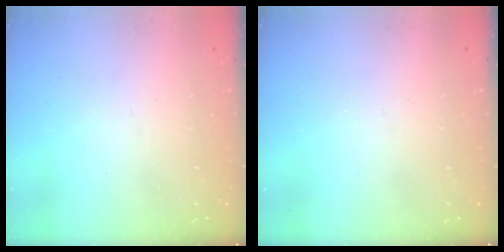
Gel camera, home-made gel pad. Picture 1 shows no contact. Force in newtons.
{"total": 0.0}